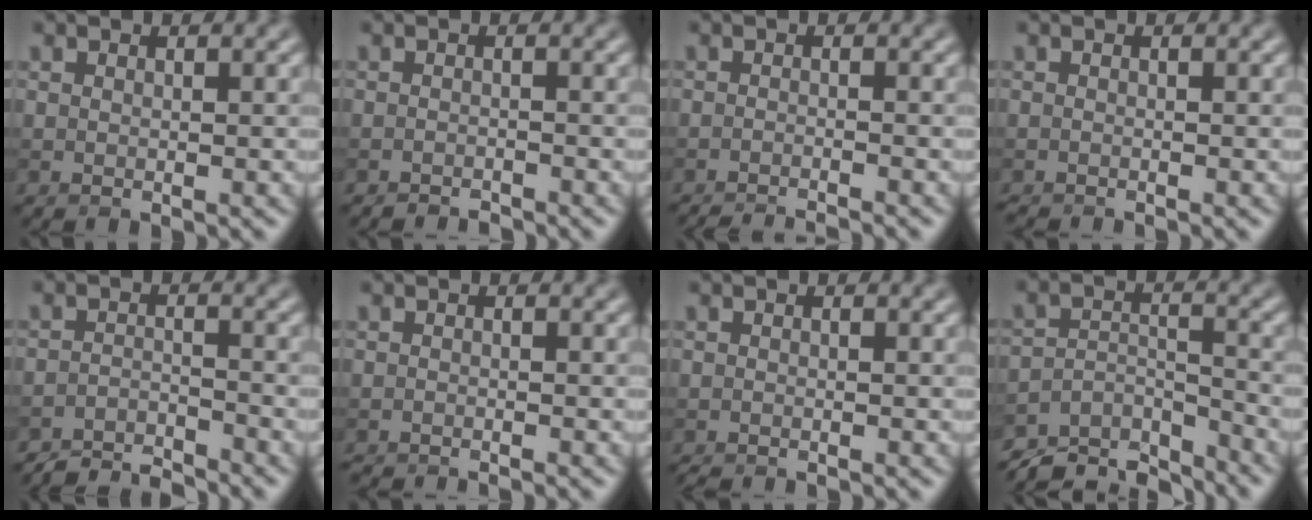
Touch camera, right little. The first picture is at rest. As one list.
[{"total": 1.2, "force": [-1.2, 0.1, 0.2], "torque": [0.002, -0.001, -0.021]}, {"total": 3.7, "force": [-3.4, 0.4, 1.2], "torque": [-0.014, -0.007, -0.054]}, {"total": 0.9, "force": [-0.9, -0.1, 0.1], "torque": [0.004, -0.004, -0.016]}, {"total": 4.0, "force": [-3.9, 0.5, 0.8], "torque": [-0.014, -0.004, -0.075]}, {"total": 1.5, "force": [-1.5, 0.0, 0.3], "torque": [0.000, -0.006, -0.027]}, {"total": 0.8, "force": [-0.8, -0.1, 0.1], "torque": [0.003, -0.004, -0.016]}, {"total": 7.1, "force": [-6.6, 1.7, 2.1], "torque": [-0.036, -0.010, -0.117]}]